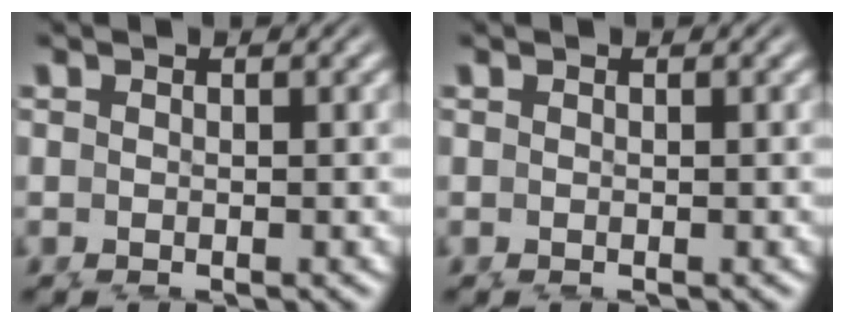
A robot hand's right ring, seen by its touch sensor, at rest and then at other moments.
{"total": 0.0}